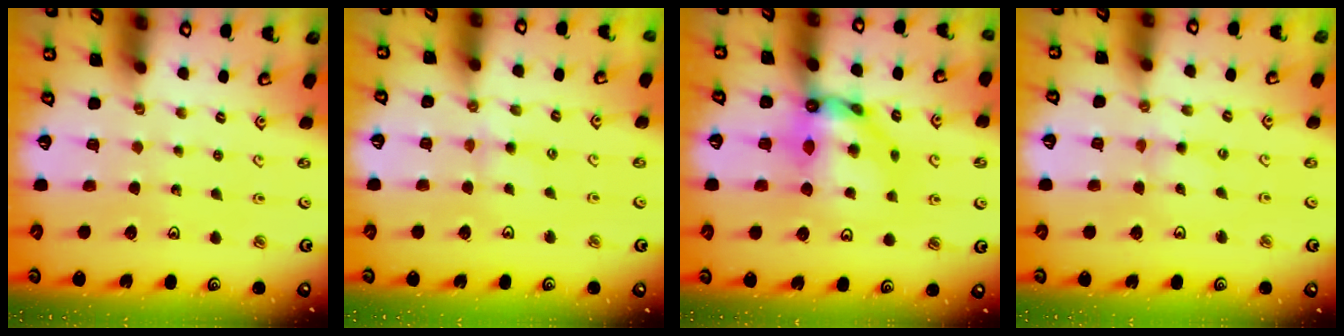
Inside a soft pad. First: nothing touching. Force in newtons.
{"total": 2.8, "press": 2.8, "slide": 0.3}
{"total": 10.2, "press": 10.2, "slide": 1.2}
{"total": 1.7, "press": 1.7, "slide": 0.3}